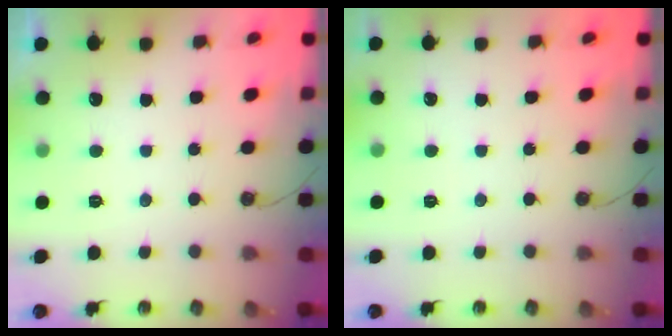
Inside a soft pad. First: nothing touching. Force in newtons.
{"total": 2.5, "press": 2.5, "slide": 0.3}